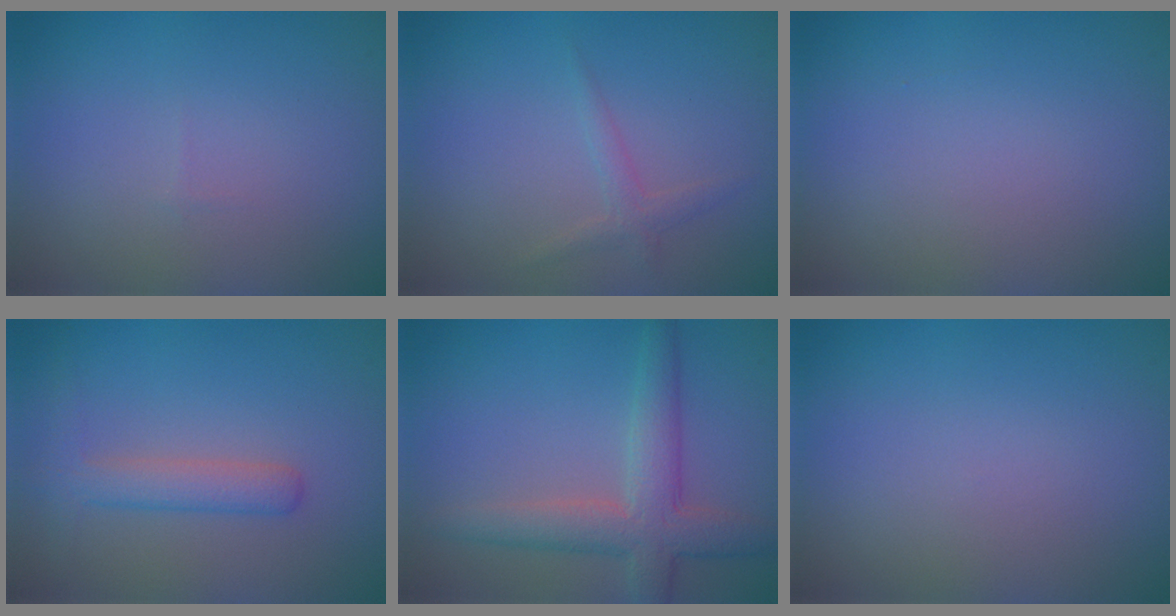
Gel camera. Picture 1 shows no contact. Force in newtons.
{"total": 1.3, "press": 1.3, "slide": 0.0}
{"total": 0.0}
{"total": 2.7, "press": 2.7, "slide": 0.1}
{"total": 4.7, "press": 4.7, "slide": 0.2}
{"total": 0.0}